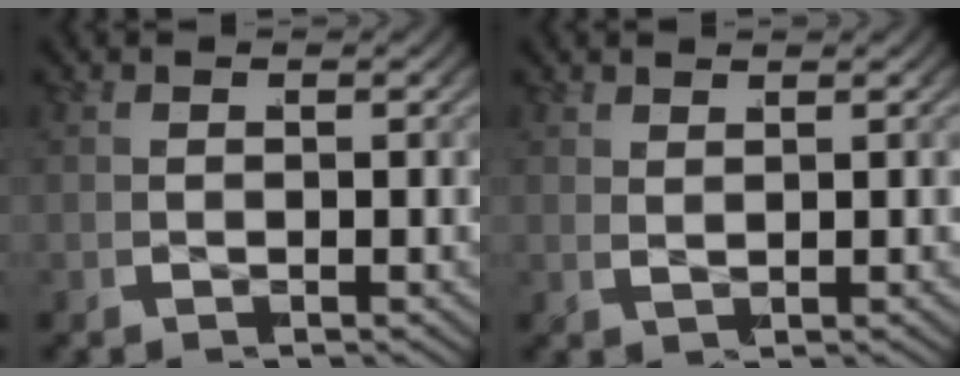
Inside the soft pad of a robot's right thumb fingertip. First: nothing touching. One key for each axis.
{"total": 1.3, "fx": 1.3, "fy": 0.0, "fz": 0.2, "tx": 0.007, "ty": 0.005, "tz": 0.025}